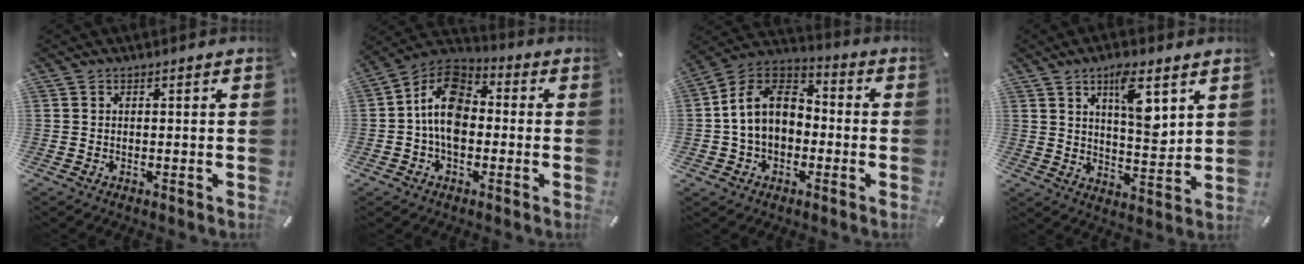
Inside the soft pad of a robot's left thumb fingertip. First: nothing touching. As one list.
[{"total": 11.3, "force": [-1.5, 7.6, 8.2], "torque": [-0.165, 0.007, -0.029]}, {"total": 11.8, "force": [-1.1, 9.5, 6.9], "torque": [-0.170, 0.017, -0.025]}, {"total": 10.3, "force": [5.5, 3.9, 7.7], "torque": [-0.113, -0.032, 0.090]}]